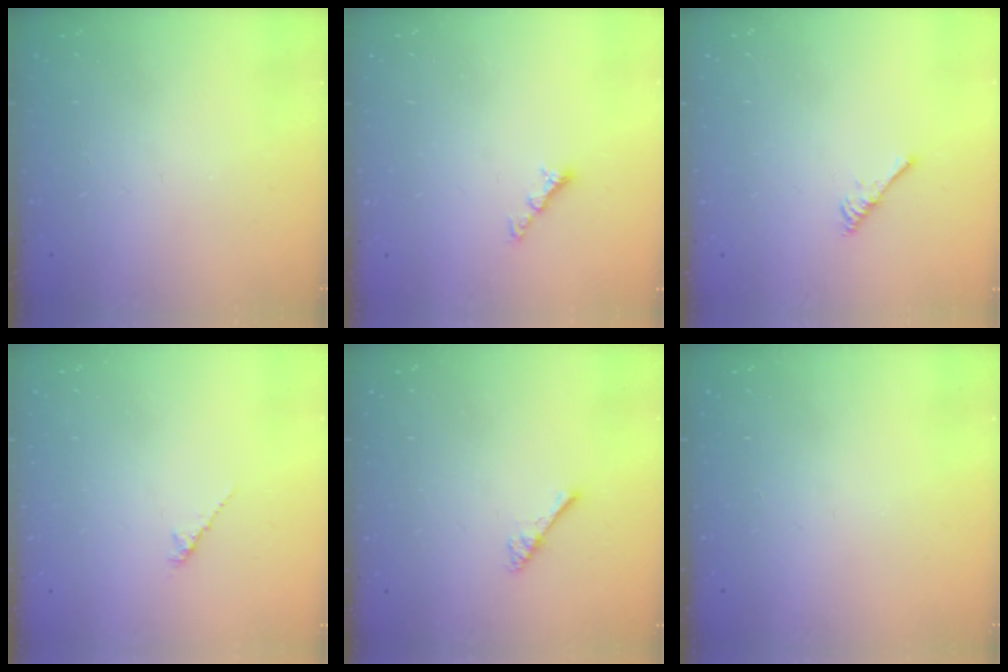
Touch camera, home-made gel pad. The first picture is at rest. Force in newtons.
{"total": 3.4, "press": 3.3, "slide": 0.6}
{"total": 2.9, "press": 2.9, "slide": 0.5}
{"total": 2.0, "press": 2.0, "slide": 0.6}
{"total": 2.5, "press": 2.5, "slide": 0.4}
{"total": 0.0}